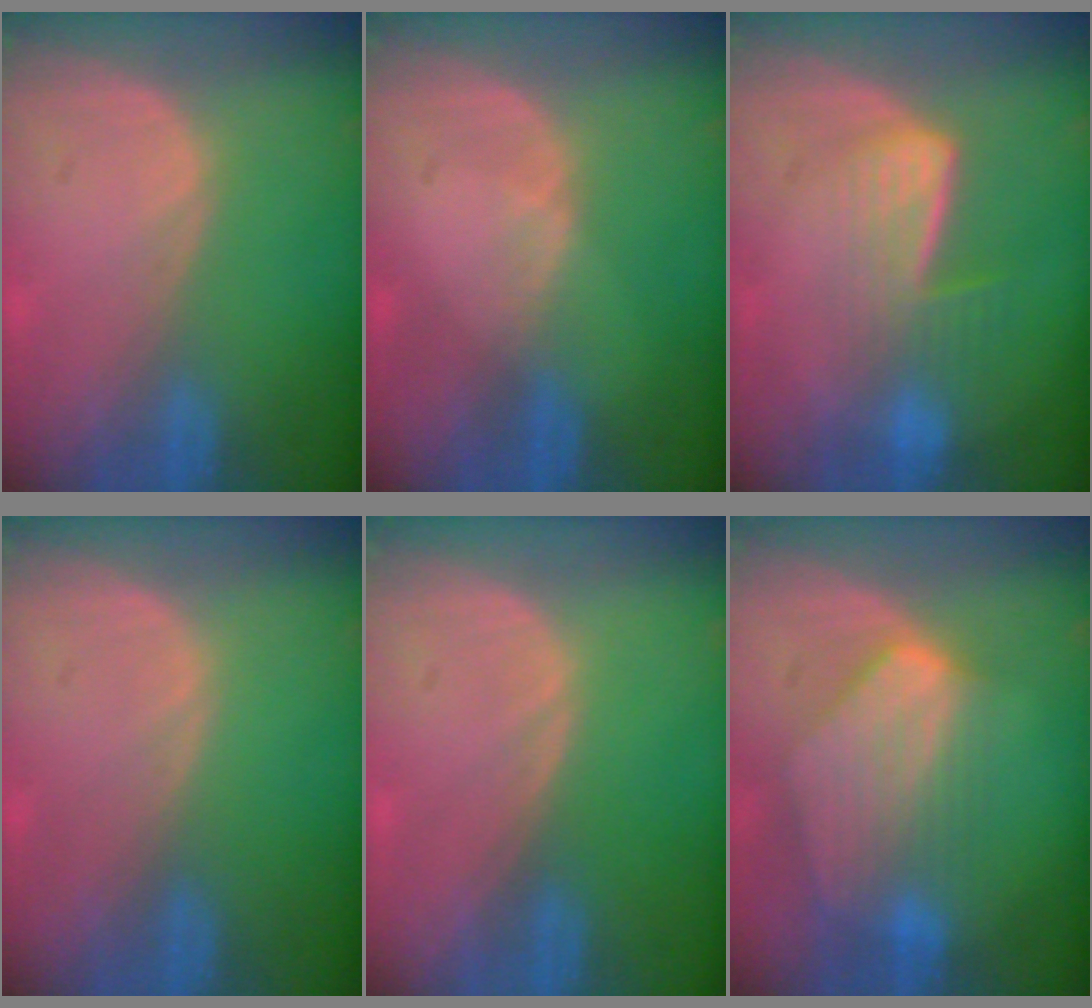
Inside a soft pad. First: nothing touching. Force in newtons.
{"total": 0.8, "press": 0.8, "slide": 0.1}
{"total": 7.0, "press": 5.9, "slide": 3.8}
{"total": 0.0}
{"total": 0.0}
{"total": 8.2, "press": 7.6, "slide": 3.0}